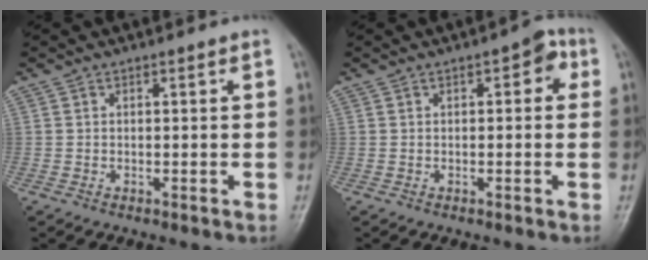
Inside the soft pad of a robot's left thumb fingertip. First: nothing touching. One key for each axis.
{"total": 3.7, "fx": 1.0, "fy": 1.8, "fz": 3.1, "tx": -0.020, "ty": 0.007, "tz": 0.001}